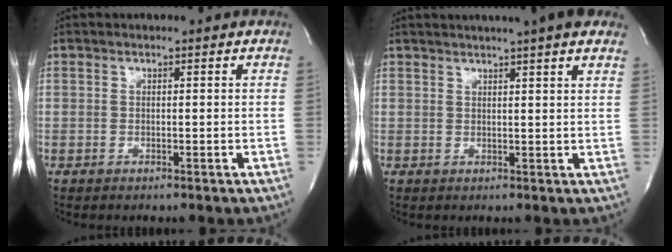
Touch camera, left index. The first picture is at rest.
{"total": 9.1, "force": [7.4, 0.2, 5.4], "torque": [-0.081, 0.021, 0.080]}